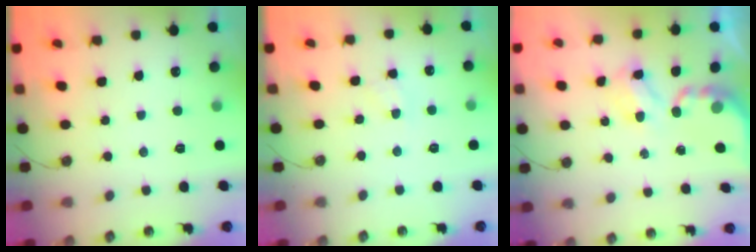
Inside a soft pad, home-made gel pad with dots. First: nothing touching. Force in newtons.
{"total": 2.8, "press": 2.8, "slide": 0.5}
{"total": 3.9, "press": 3.9, "slide": 0.2}